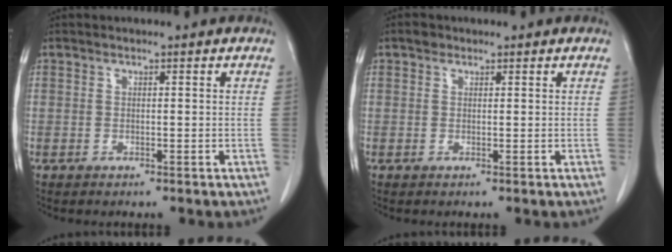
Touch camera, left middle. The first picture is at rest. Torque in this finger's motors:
{"motor_torque": [0.07, -0.04, -0.05, 0.01]}